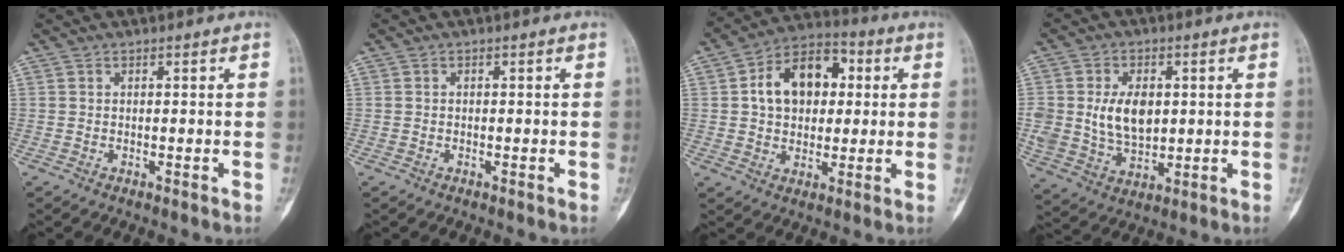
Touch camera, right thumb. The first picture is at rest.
{"total": 0.0}
{"total": 13.9, "force": [2.5, 9.7, 9.6], "torque": [-0.117, 0.018, 0.033]}
{"total": 11.4, "force": [1.6, 7.8, 8.1], "torque": [-0.130, -0.011, 0.042]}